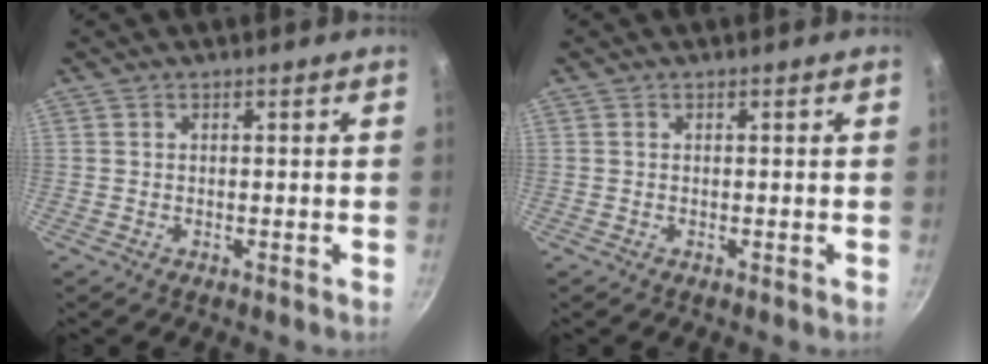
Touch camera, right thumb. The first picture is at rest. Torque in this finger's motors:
{"motor_torque": [0.13, 0.61, 0.43, -0.12, -0.04]}